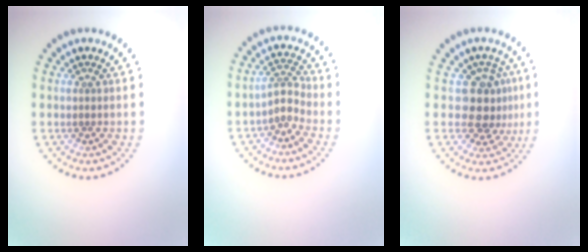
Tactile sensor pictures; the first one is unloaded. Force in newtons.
{"total": 2.3, "press": 1.5, "slide": 1.7}
{"total": 3.6, "press": 2.9, "slide": 2.1}